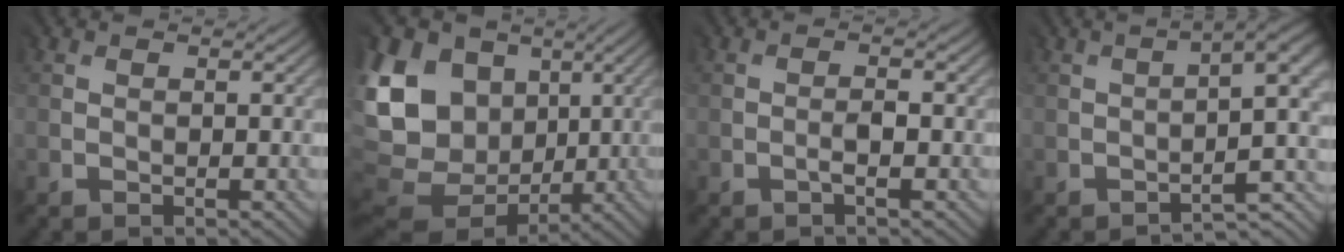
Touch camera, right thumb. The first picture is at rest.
{"total": 17.3, "force": [2.6, 14.5, 9.0], "torque": [-0.250, -0.002, 0.092]}
{"total": 0.8, "force": [-0.7, -0.4, 0.2], "torque": [-0.006, 0.003, -0.014]}
{"total": 6.9, "force": [-3.9, 1.1, 5.6], "torque": [-0.055, 0.007, -0.056]}